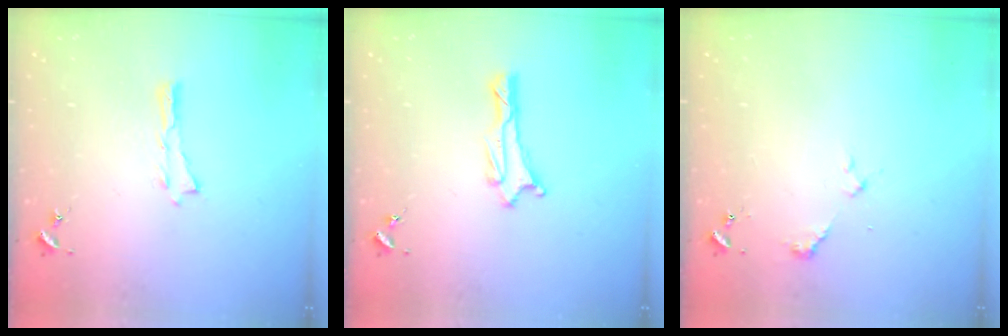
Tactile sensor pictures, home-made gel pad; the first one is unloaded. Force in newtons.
{"total": 1.1, "press": 1.1, "slide": 0.1}
{"total": 2.3, "press": 2.3, "slide": 0.1}